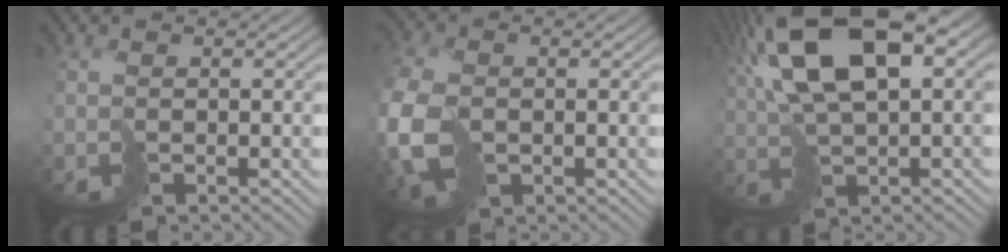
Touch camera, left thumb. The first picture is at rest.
{"total": 10.1, "force": [-1.7, 7.4, 6.6], "torque": [-0.210, -0.034, -0.022]}
{"total": 15.3, "force": [5.5, 6.6, 12.7], "torque": [-0.261, 0.017, 0.097]}